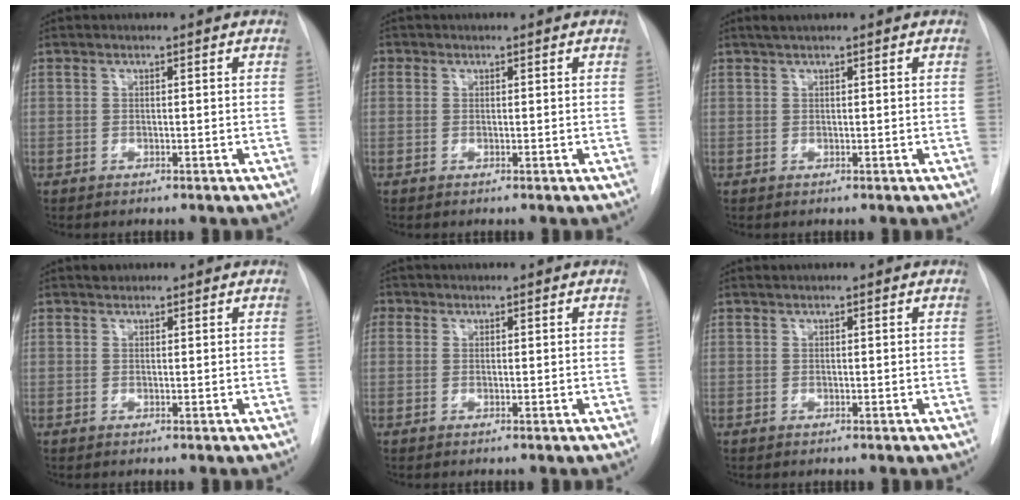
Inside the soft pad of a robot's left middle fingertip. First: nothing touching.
{"total": 1.5, "force": [0.5, 1.4, 0.4], "torque": [-0.002, 0.011, 0.008]}
{"total": 1.4, "force": [1.1, 0.0, 0.9], "torque": [-0.019, 0.008, 0.021]}
{"total": 0.9, "force": [0.7, 0.5, 0.1], "torque": [-0.004, 0.002, 0.010]}
{"total": 2.3, "force": [0.8, 2.0, 0.6], "torque": [-0.009, 0.012, 0.014]}
{"total": 0.0}